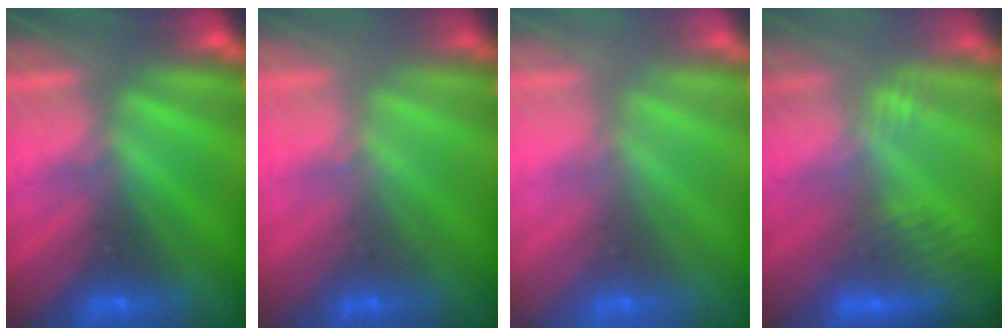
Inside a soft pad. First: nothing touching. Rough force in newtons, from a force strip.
{"total": 2.1}
{"total": 2.6}
{"total": 2.7}